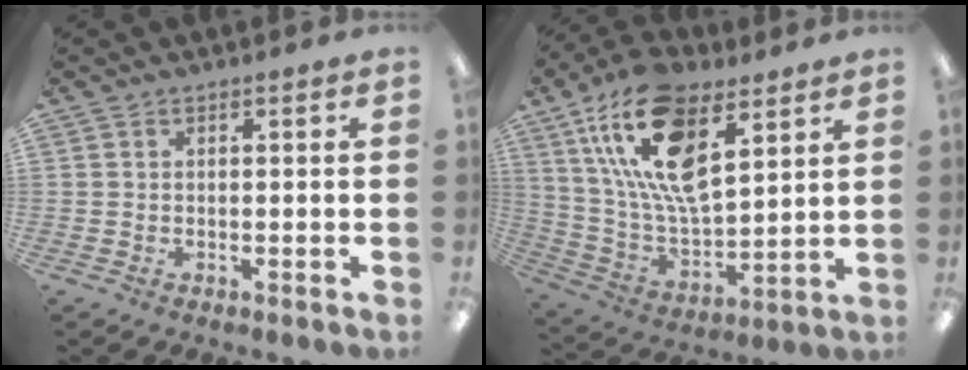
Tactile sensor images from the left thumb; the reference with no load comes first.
{"total": 21.8, "force": [11.2, 10.4, 15.6], "torque": [-0.312, -0.047, 0.193]}